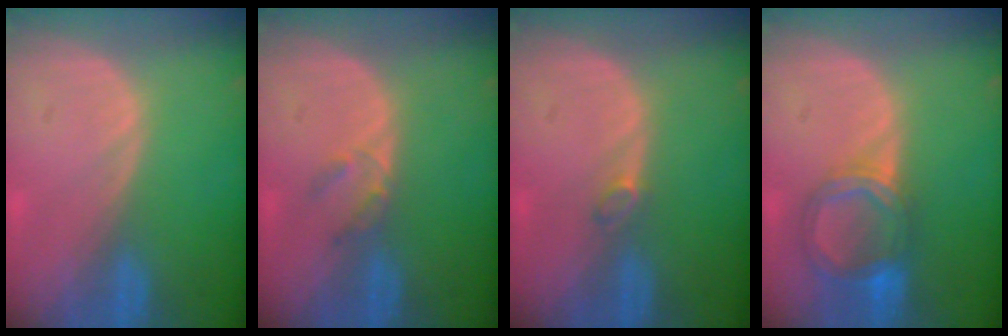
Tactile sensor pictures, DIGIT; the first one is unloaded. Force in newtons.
{"total": 2.3, "press": 2.0, "slide": 1.1}
{"total": 1.2, "press": 1.2, "slide": 0.4}
{"total": 6.2, "press": 5.7, "slide": 2.5}